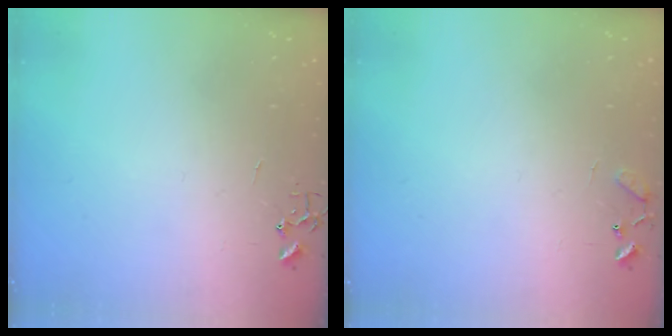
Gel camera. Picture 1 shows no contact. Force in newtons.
{"total": 7.6, "press": 7.5, "slide": 0.6}